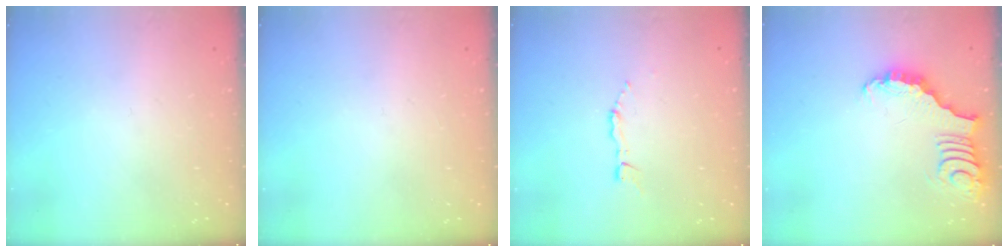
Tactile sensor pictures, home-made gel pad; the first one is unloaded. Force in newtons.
{"total": 0.0}
{"total": 2.2, "press": 2.2, "slide": 0.3}
{"total": 3.5, "press": 3.5, "slide": 0.5}